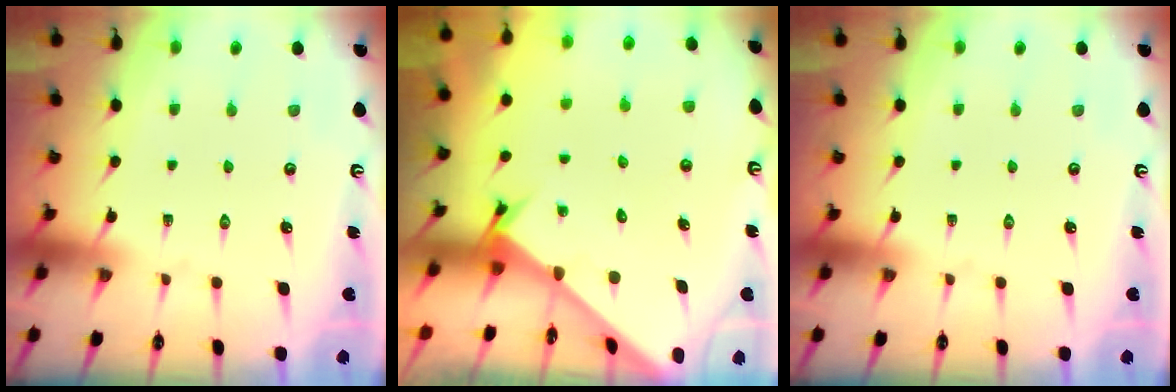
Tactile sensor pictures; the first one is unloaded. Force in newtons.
{"total": 2.8, "press": 2.8, "slide": 0.3}
{"total": 0.0}